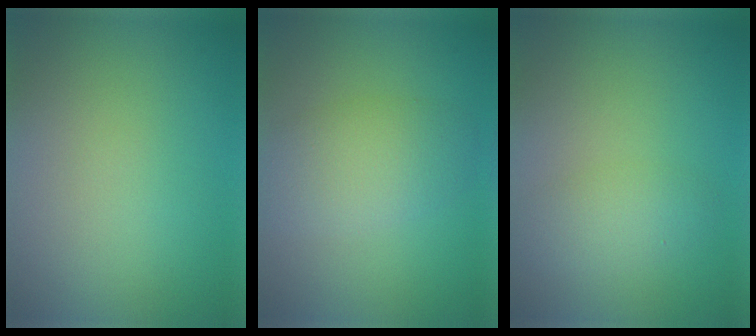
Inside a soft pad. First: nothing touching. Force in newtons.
{"total": 4.8, "press": 4.7, "slide": 0.2}
{"total": 2.2, "press": 2.2, "slide": 0.1}